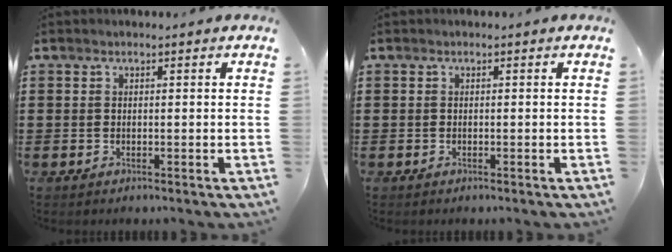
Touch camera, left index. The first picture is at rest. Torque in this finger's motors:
{"motor_torque": [-0.01, 0.00, 0.00, 0.00]}